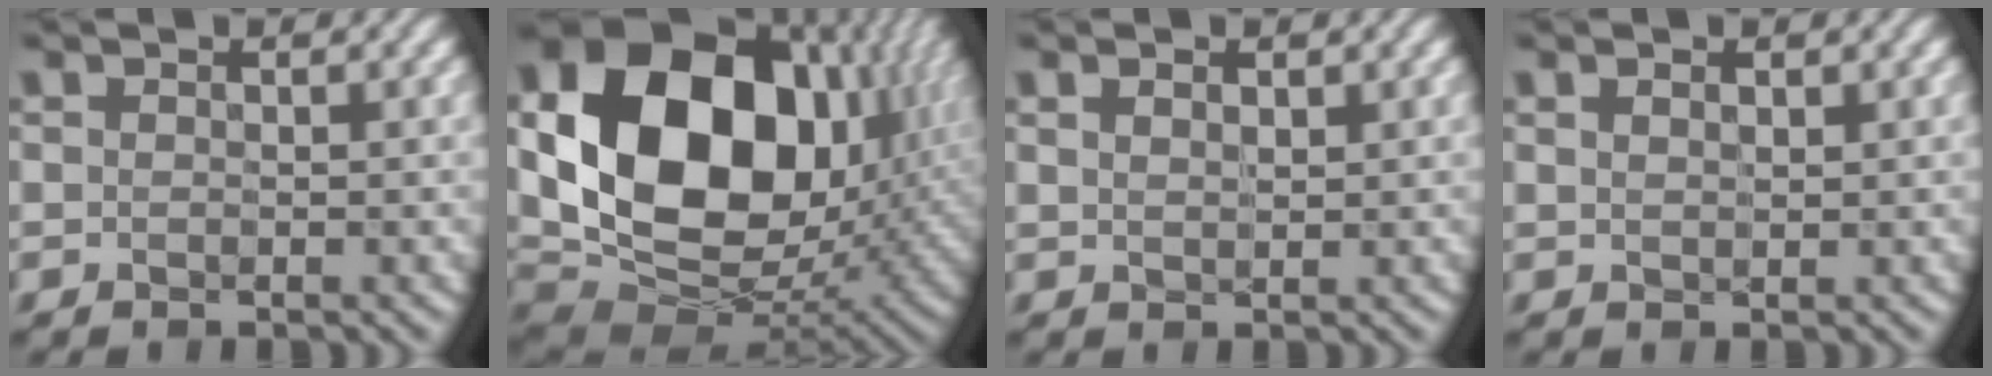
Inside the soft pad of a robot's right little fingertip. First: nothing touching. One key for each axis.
{"total": 19.5, "fx": 3.6, "fy": 13.8, "fz": 13.3, "tx": -0.292, "ty": 0.002, "tz": 0.072}
{"total": 1.3, "fx": 0.7, "fy": 0.7, "fz": 0.8, "tx": -0.015, "ty": 0.002, "tz": 0.016}
{"total": 0.9, "fx": 0.6, "fy": 0.5, "fz": 0.6, "tx": -0.010, "ty": 0.004, "tz": 0.011}